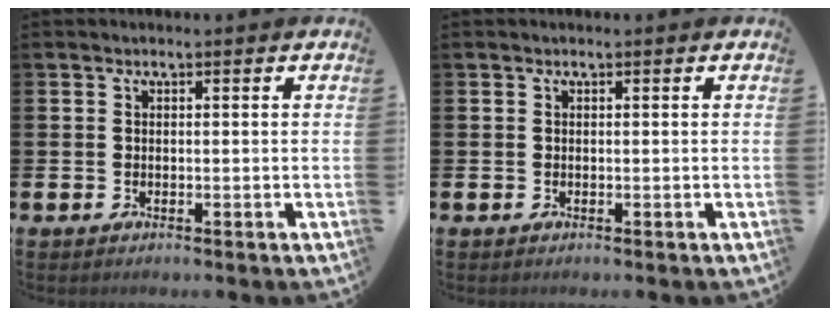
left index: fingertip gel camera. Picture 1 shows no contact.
{"total": 0.0}